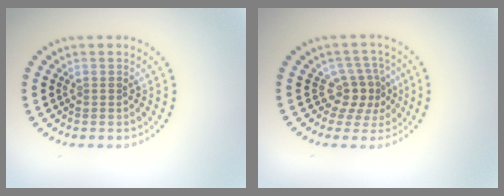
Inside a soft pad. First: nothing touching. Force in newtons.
{"total": 3.0, "press": 2.2, "slide": 2.1}